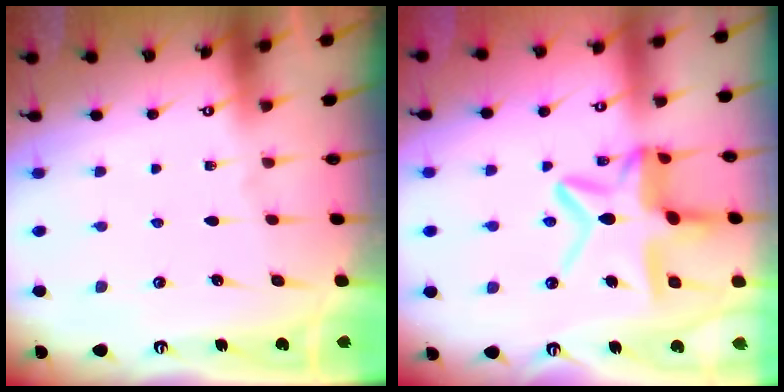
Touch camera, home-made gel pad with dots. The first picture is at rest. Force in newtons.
{"total": 14.6, "press": 14.5, "slide": 1.4}